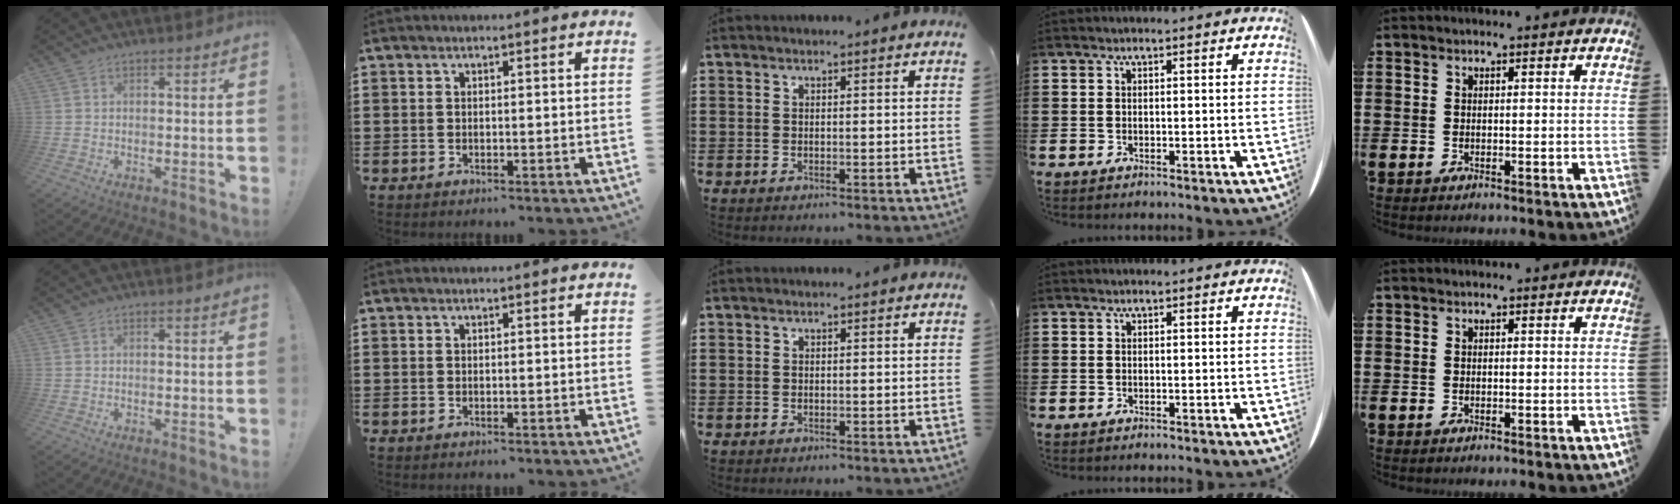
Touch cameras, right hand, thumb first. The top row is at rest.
{}